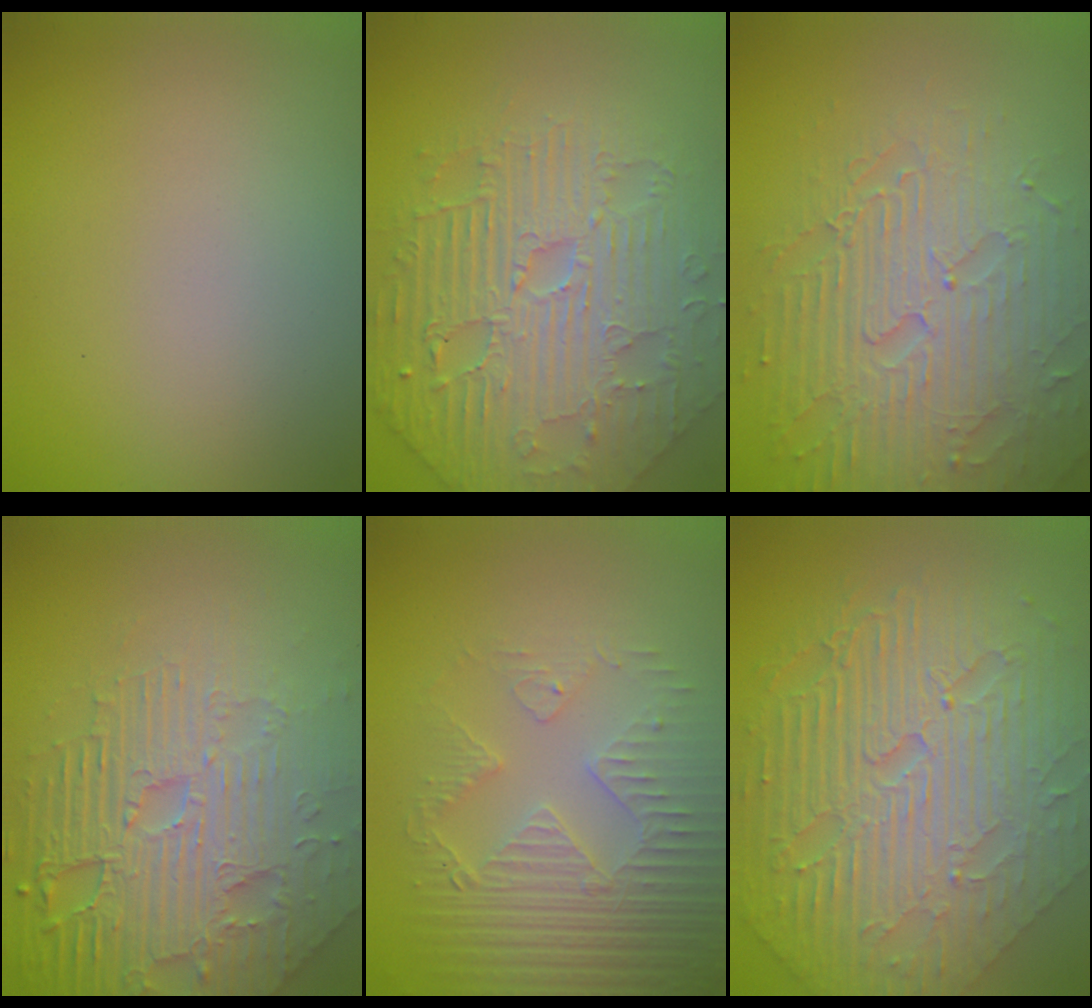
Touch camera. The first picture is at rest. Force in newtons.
{"total": 6.9, "press": 5.9, "slide": 3.5}
{"total": 7.5, "press": 5.9, "slide": 4.6}
{"total": 8.7, "press": 6.1, "slide": 6.2}
{"total": 4.2, "press": 4.1, "slide": 0.9}
{"total": 11.3, "press": 7.6, "slide": 8.4}